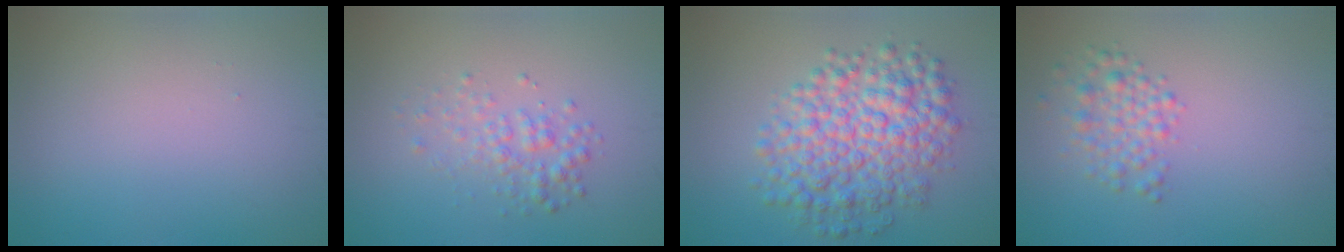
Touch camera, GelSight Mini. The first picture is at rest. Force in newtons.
{"total": 2.3, "press": 2.3, "slide": 0.1}
{"total": 7.7, "press": 7.7, "slide": 0.1}
{"total": 2.6, "press": 2.6, "slide": 0.1}